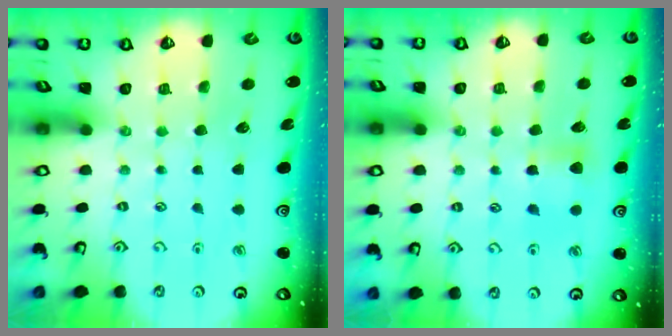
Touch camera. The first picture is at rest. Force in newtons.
{"total": 5.5, "press": 5.5, "slide": 0.7}